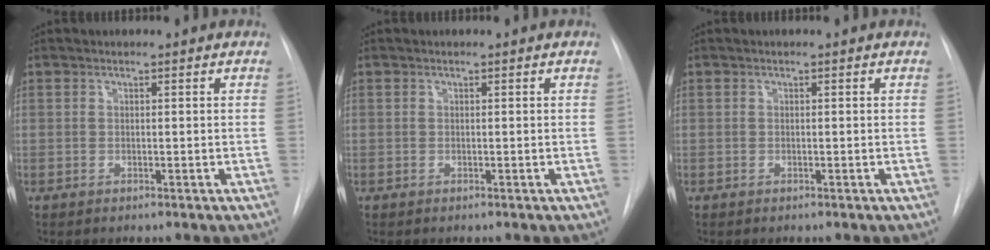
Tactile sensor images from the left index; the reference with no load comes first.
{"total": 0.0}
{"total": 0.0}